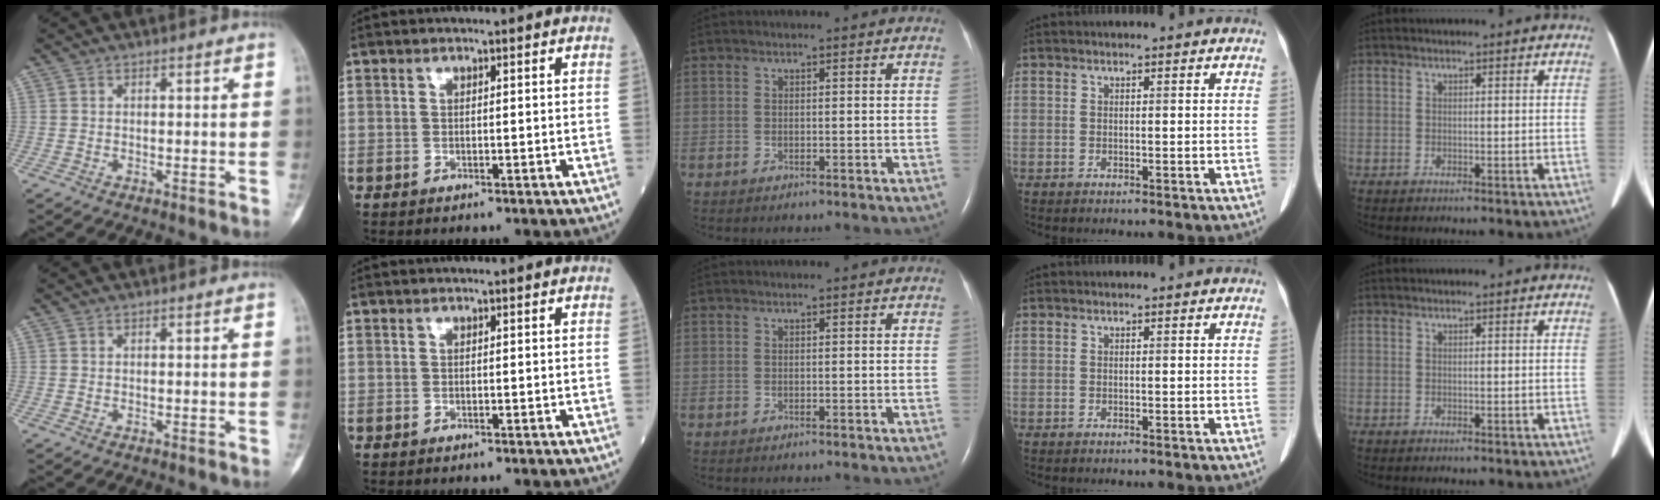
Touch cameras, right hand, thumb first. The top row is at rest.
{}